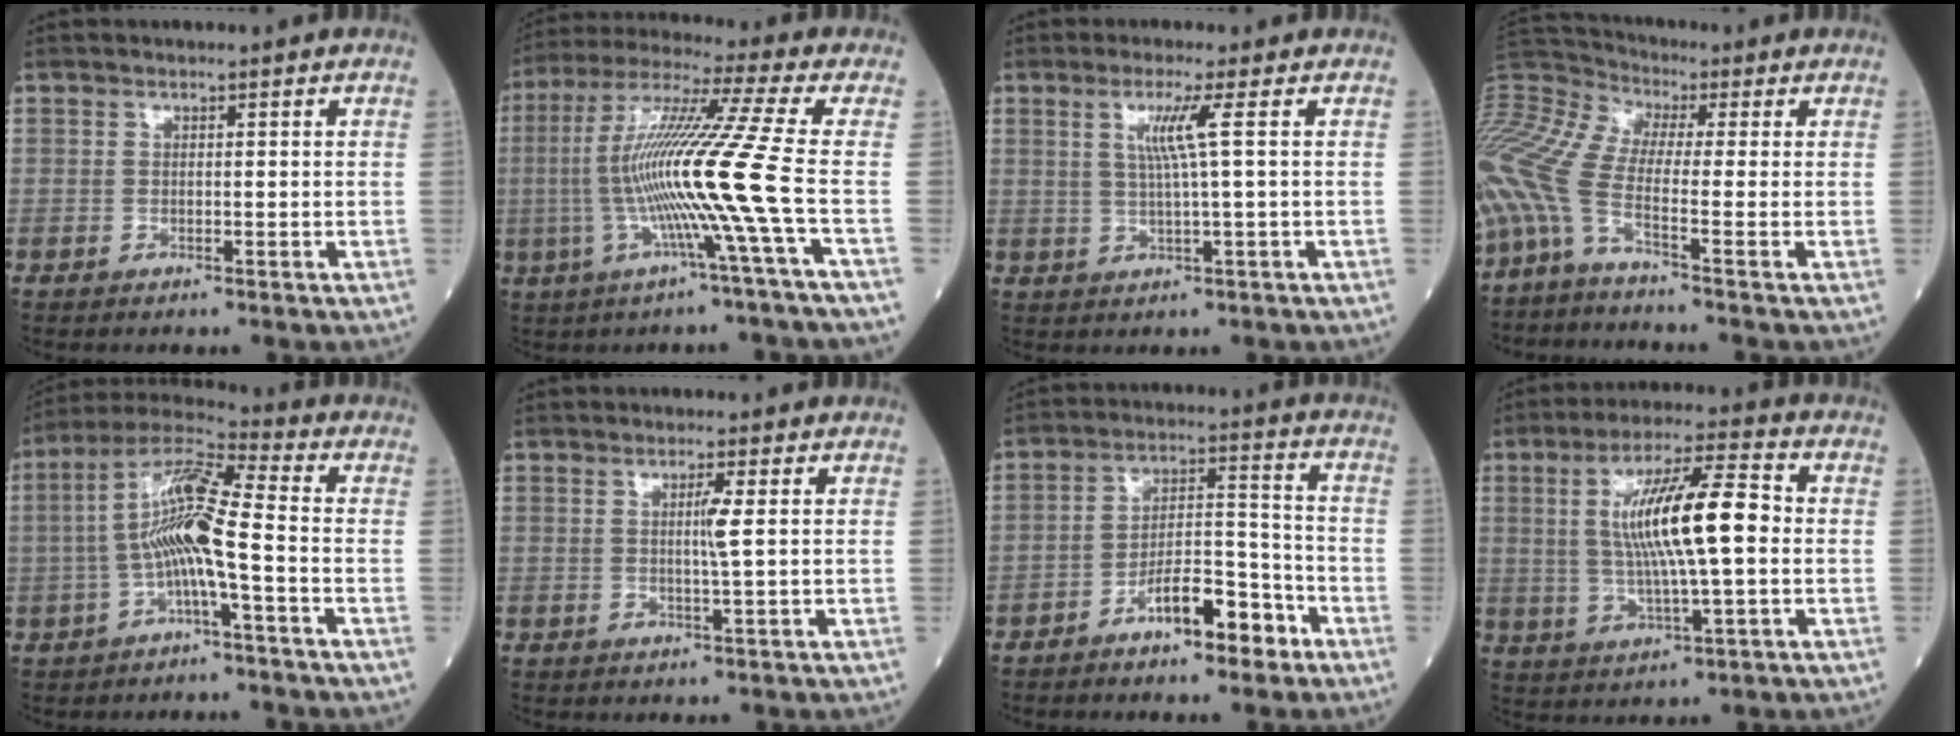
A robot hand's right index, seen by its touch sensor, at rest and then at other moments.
{"total": 15.1, "force": [-2.8, -3.1, 14.5], "torque": [-0.283, -0.005, -0.063]}
{"total": 4.4, "force": [1.2, -1.2, 4.0], "torque": [-0.081, -0.003, 0.024]}
{"total": 10.5, "force": [-5.5, -0.6, 9.0], "torque": [-0.216, 0.016, -0.118]}
{"total": 10.6, "force": [-1.8, 0.6, 10.4], "torque": [-0.209, 0.024, -0.043]}
{"total": 2.5, "force": [0.4, -0.6, 2.4], "torque": [-0.043, -0.004, 0.007]}
{"total": 8.9, "force": [-5.5, 2.6, 6.5], "torque": [-0.111, 0.022, -0.092]}
{"total": 13.0, "force": [0.9, 1.6, 12.9], "torque": [-0.234, 0.013, 0.015]}